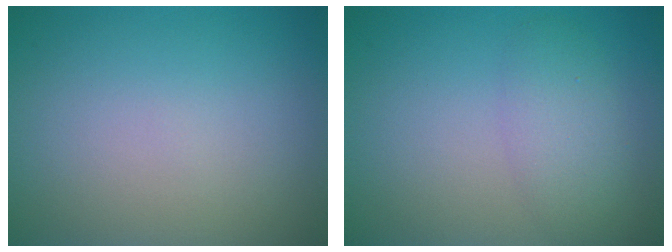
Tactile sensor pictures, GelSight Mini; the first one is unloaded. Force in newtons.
{"total": 2.8, "press": 2.8, "slide": 0.0}